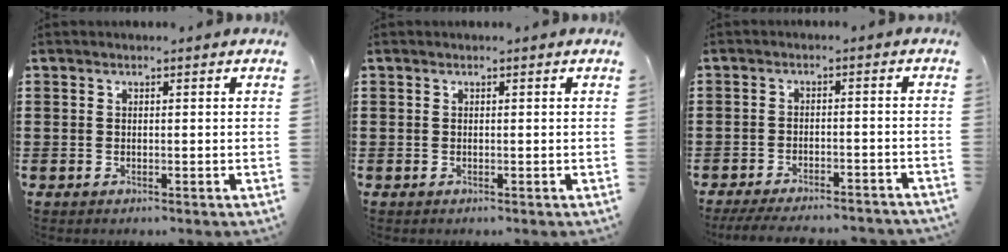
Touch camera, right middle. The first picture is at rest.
{"total": 0.0}
{"total": 4.2, "force": [-4.0, 0.1, 1.2], "torque": [-0.026, -0.004, -0.080]}